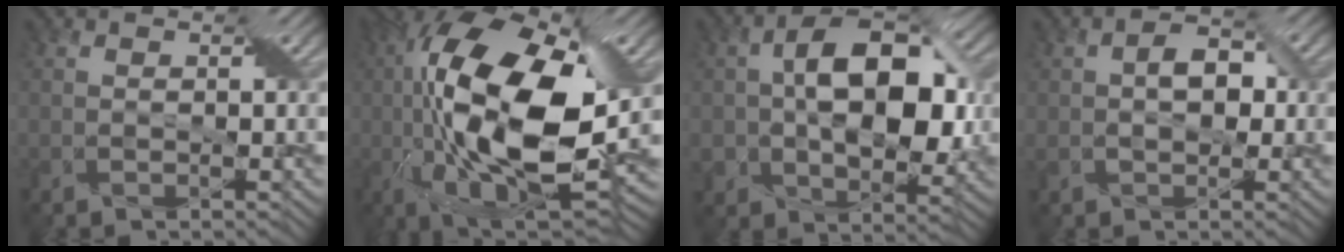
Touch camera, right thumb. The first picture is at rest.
{"total": 20.6, "force": [-0.4, 9.3, 18.4], "torque": [-0.356, 0.011, -0.027]}
{"total": 13.4, "force": [1.2, 8.3, 10.4], "torque": [-0.170, 0.007, 0.017]}
{"total": 4.7, "force": [0.0, 3.1, 3.5], "torque": [-0.062, 0.008, -0.003]}